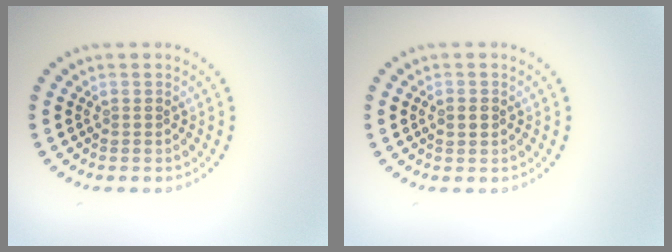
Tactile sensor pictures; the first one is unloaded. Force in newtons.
{"total": 0.8, "press": 0.8, "slide": 0.2}